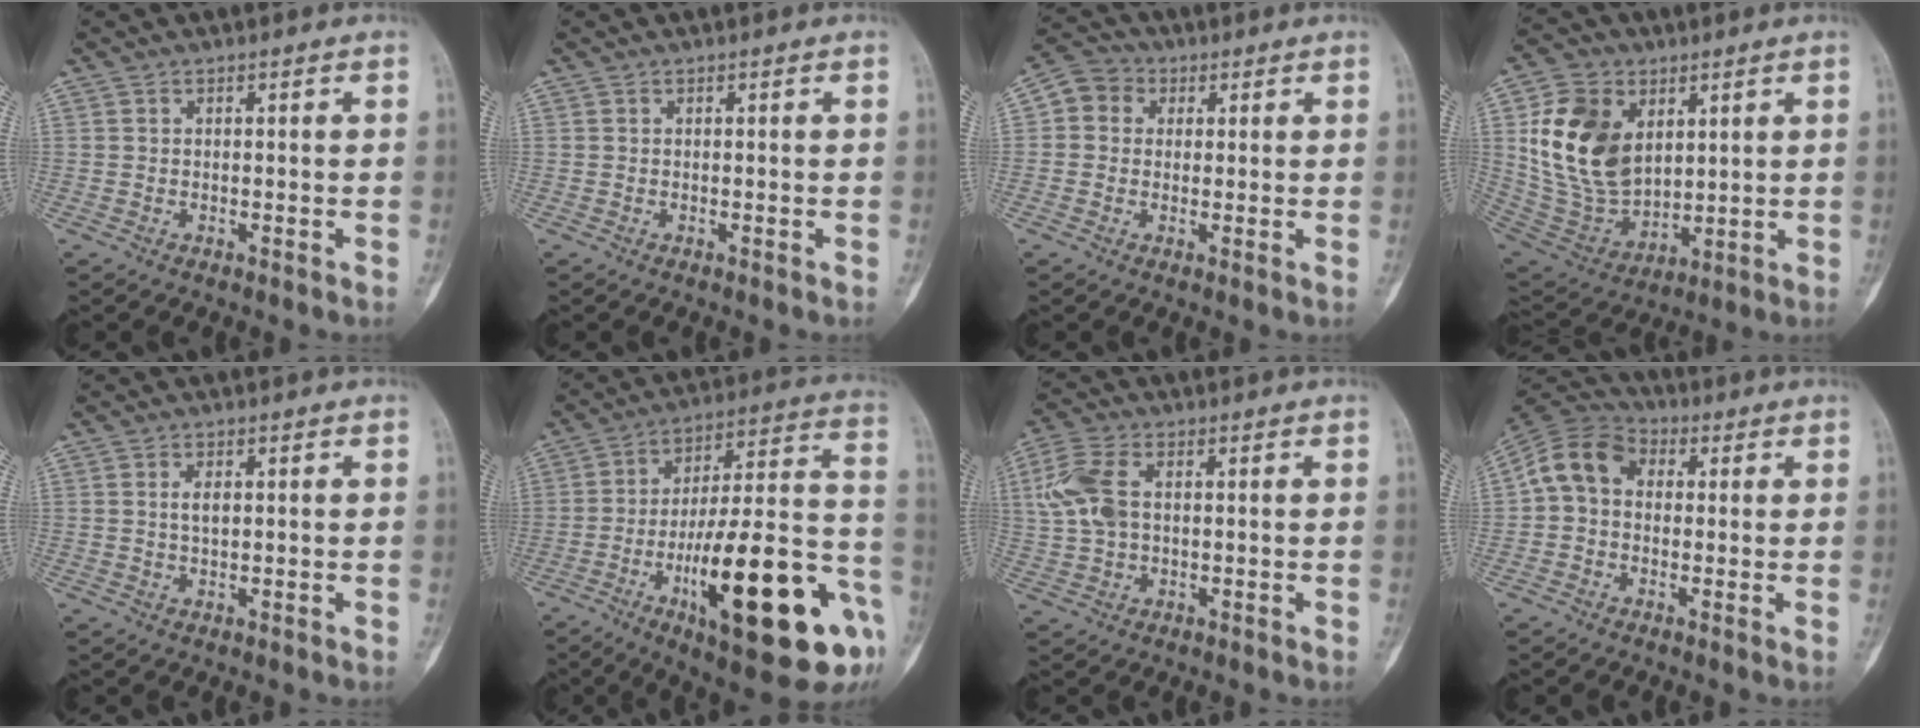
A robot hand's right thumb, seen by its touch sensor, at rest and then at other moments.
{"total": 0.0}
{"total": 6.0, "force": [1.3, 5.3, 2.4], "torque": [-0.023, 0.012, 0.013]}
{"total": 18.1, "force": [4.7, 12.7, 12.0], "torque": [-0.200, -0.022, 0.106]}
{"total": 2.3, "force": [0.5, 1.1, 1.9], "torque": [-0.031, -0.004, 0.010]}
{"total": 29.4, "force": [-11.0, 7.9, 26.1], "torque": [-0.362, 0.038, -0.157]}
{"total": 8.6, "force": [1.4, 5.3, 6.6], "torque": [-0.160, 0.011, 0.028]}
{"total": 9.5, "force": [0.8, 7.3, 5.9], "torque": [-0.097, 0.029, 0.000]}